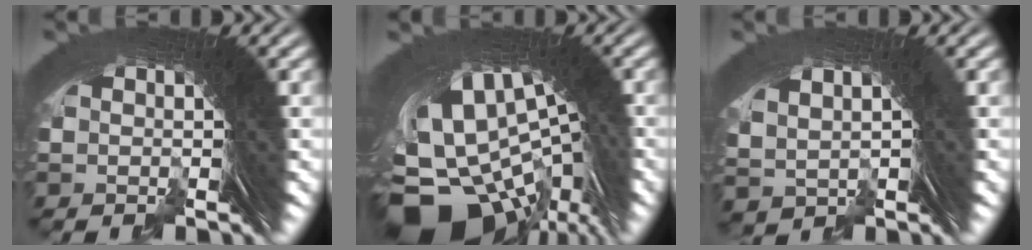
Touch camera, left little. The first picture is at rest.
{"total": 10.6, "force": [-1.4, 6.7, 8.2], "torque": [-0.156, 0.014, -0.025]}
{"total": 1.3, "force": [1.2, -0.5, 0.3], "torque": [-0.003, -0.003, 0.025]}